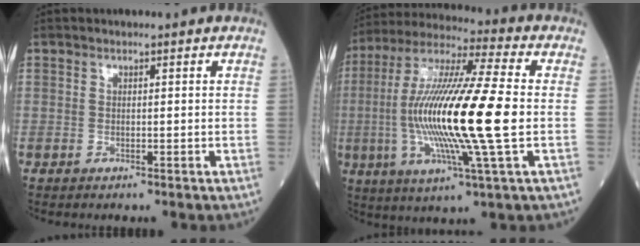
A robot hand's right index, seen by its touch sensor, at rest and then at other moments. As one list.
[{"total": 20.8, "force": [-1.8, 0.7, 20.7], "torque": [-0.413, -0.006, -0.043]}]